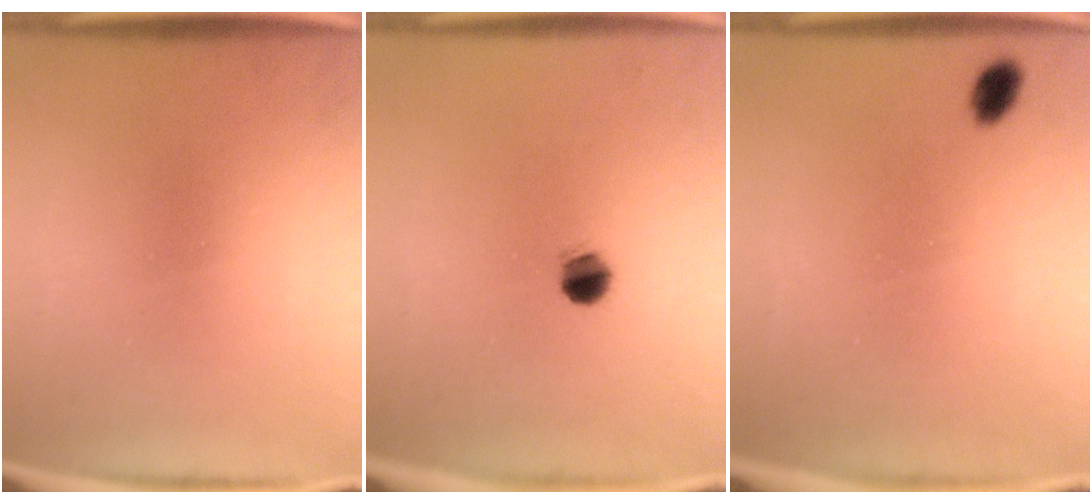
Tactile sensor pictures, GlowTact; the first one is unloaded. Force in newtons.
{"total": 4.0}
{"total": 2.2}